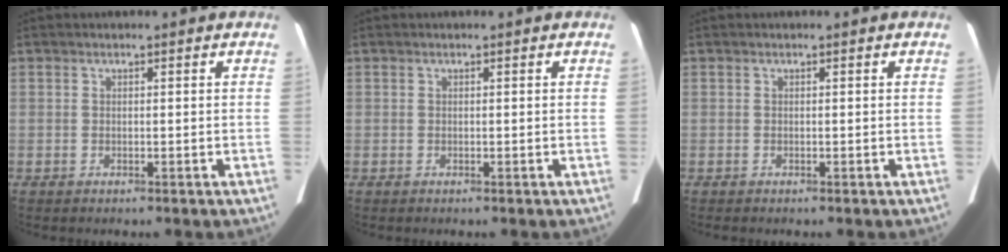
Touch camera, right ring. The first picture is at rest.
{"total": 0.0}
{"total": 0.0}